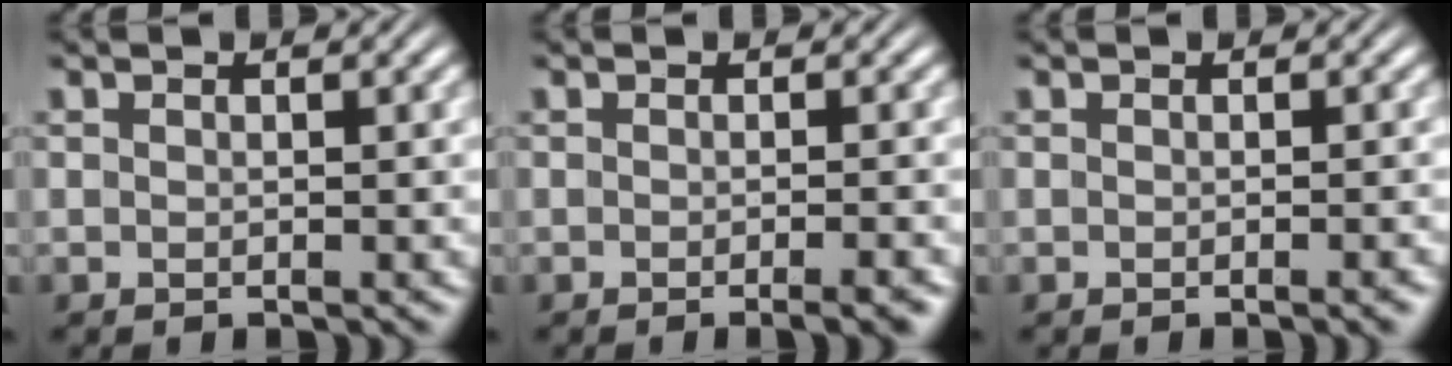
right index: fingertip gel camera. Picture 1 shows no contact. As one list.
[{"total": 1.7, "force": [-1.3, 0.1, 1.2], "torque": [-0.012, 0.004, -0.023]}, {"total": 0.6, "force": [-0.5, -0.2, 0.3], "torque": [-0.004, 0.006, -0.010]}]